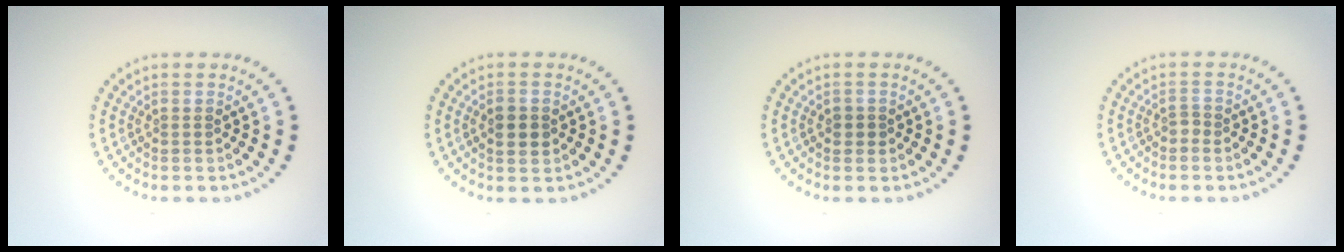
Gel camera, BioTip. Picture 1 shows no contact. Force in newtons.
{"total": 2.2, "press": 2.2, "slide": 0.0}
{"total": 1.1, "press": 1.1, "slide": 0.3}
{"total": 0.9, "press": 0.5, "slide": 0.7}